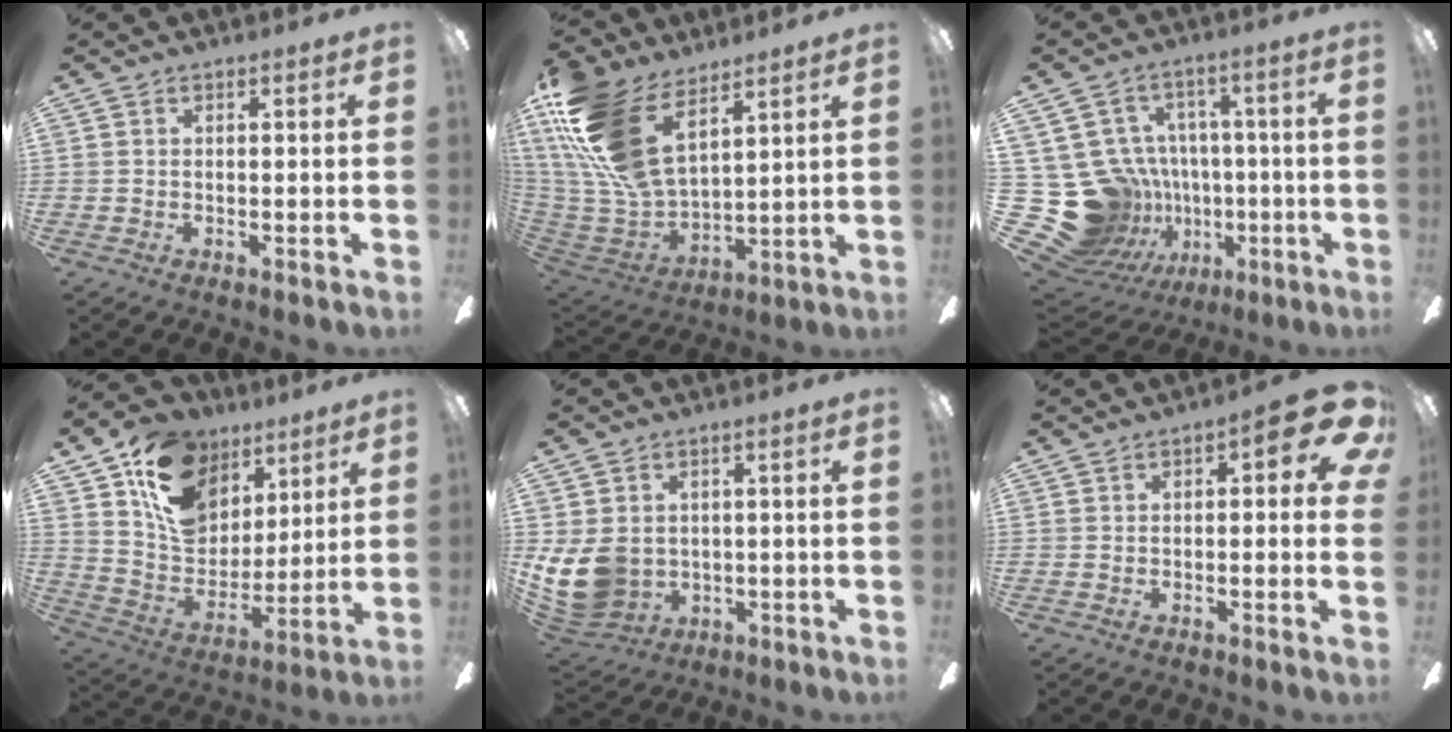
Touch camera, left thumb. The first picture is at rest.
{"total": 22.2, "force": [11.5, 11.3, 15.3], "torque": [-0.358, -0.058, 0.211]}
{"total": 19.7, "force": [-2.7, 18.1, 7.4], "torque": [-0.173, 0.003, 0.012]}
{"total": 18.4, "force": [10.4, 12.8, 8.2], "torque": [-0.146, -0.050, 0.198]}
{"total": 10.9, "force": [-0.1, 9.2, 5.9], "torque": [-0.163, -0.009, 0.002]}
{"total": 8.1, "force": [2.5, 3.2, 7.0], "torque": [-0.086, -0.009, 0.040]}